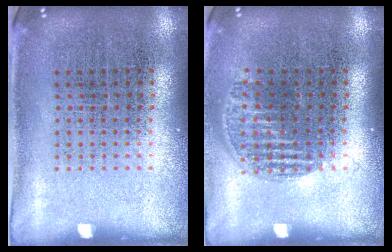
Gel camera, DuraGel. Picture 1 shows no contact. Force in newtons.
{"total": 1.2, "press": 1.0, "slide": 0.6}